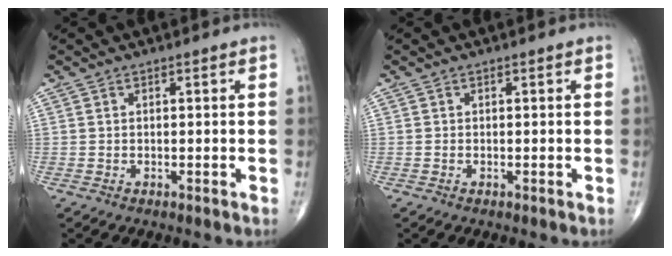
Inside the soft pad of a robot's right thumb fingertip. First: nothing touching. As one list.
[{"total": 0.0}]